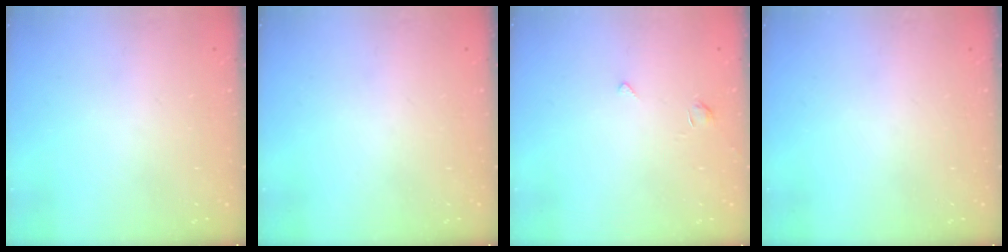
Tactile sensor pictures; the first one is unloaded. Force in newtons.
{"total": 0.0}
{"total": 1.9, "press": 1.8, "slide": 0.4}
{"total": 0.0}